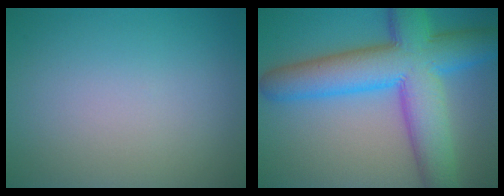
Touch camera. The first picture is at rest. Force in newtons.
{"total": 10.1, "press": 10.1, "slide": 0.3}